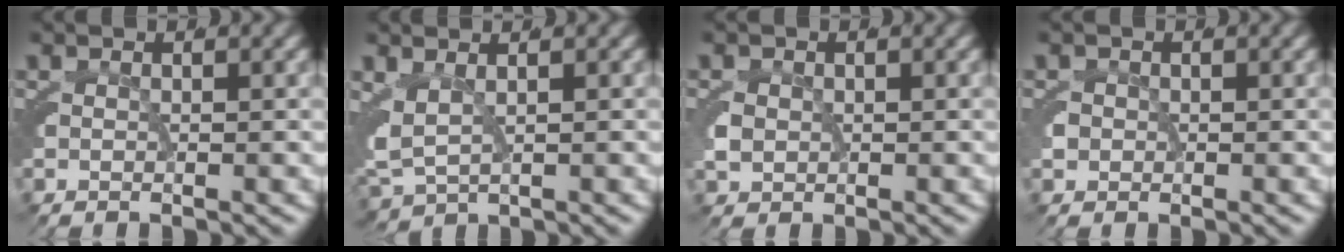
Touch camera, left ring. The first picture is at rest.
{"total": 4.2, "force": [0.7, 3.4, 2.5], "torque": [-0.078, -0.020, 0.023]}
{"total": 0.7, "force": [-0.4, 0.6, 0.1], "torque": [-0.021, -0.008, 0.002]}
{"total": 0.7, "force": [-0.4, 0.4, -0.2], "torque": [-0.013, -0.003, -0.003]}